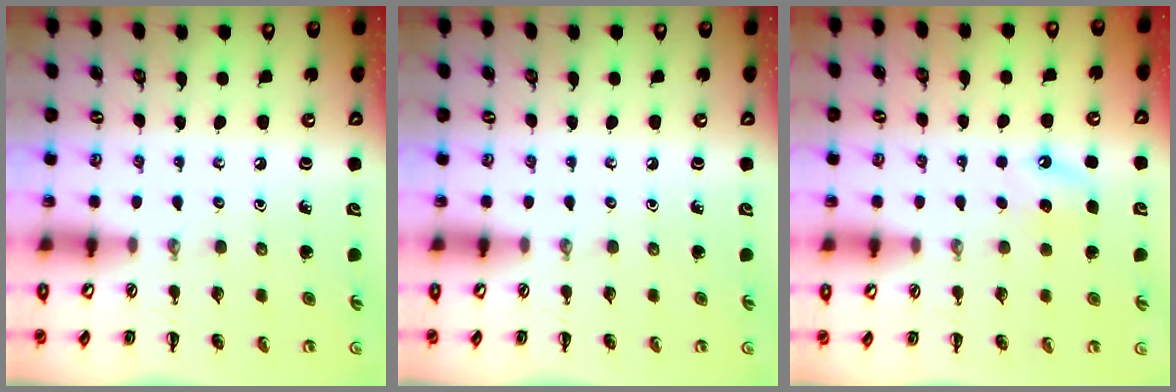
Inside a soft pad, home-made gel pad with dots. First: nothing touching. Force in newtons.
{"total": 0.0}
{"total": 4.8, "press": 4.7, "slide": 1.2}